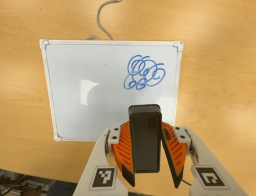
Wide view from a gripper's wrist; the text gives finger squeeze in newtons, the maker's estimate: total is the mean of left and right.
{"total": 6.1, "left": 5.5, "right": 6.7}